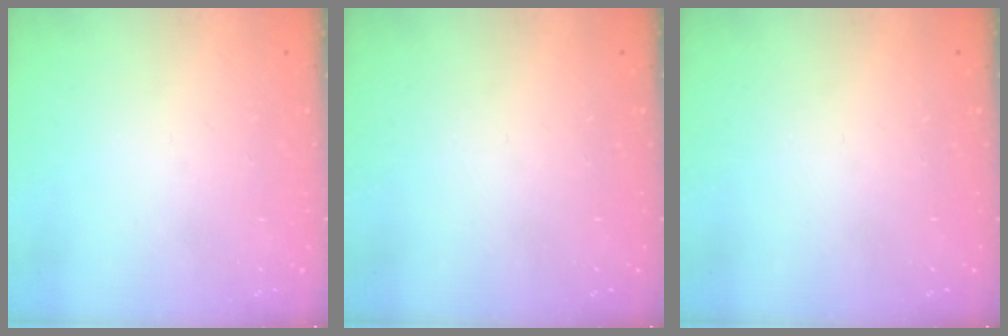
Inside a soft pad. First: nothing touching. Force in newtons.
{"total": 0.0}
{"total": 0.0}